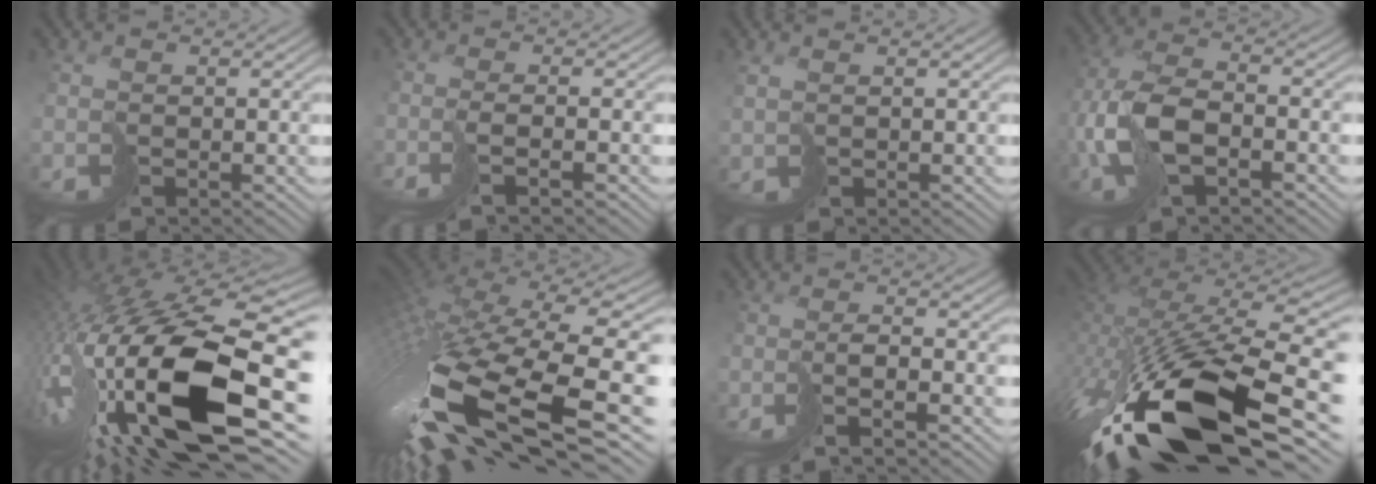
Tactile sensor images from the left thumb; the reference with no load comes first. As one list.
[{"total": 2.4, "force": [-1.0, -0.3, 2.2], "torque": [-0.020, 0.006, -0.033]}, {"total": 1.4, "force": [1.0, 0.5, 0.8], "torque": [-0.027, -0.004, 0.019]}, {"total": 9.2, "force": [-2.2, 4.5, 7.7], "torque": [-0.186, -0.005, -0.054]}, {"total": 20.0, "force": [-3.8, 8.5, 17.7], "torque": [-0.372, -0.041, -0.062]}, {"total": 16.4, "force": [-3.3, 7.1, 14.4], "torque": [-0.349, -0.048, -0.031]}, {"total": 3.7, "force": [-2.6, -0.1, 2.7], "torque": [-0.032, 0.007, -0.055]}, {"total": 17.5, "force": [-7.1, 8.3, 13.7], "torque": [-0.294, -0.052, -0.098]}]